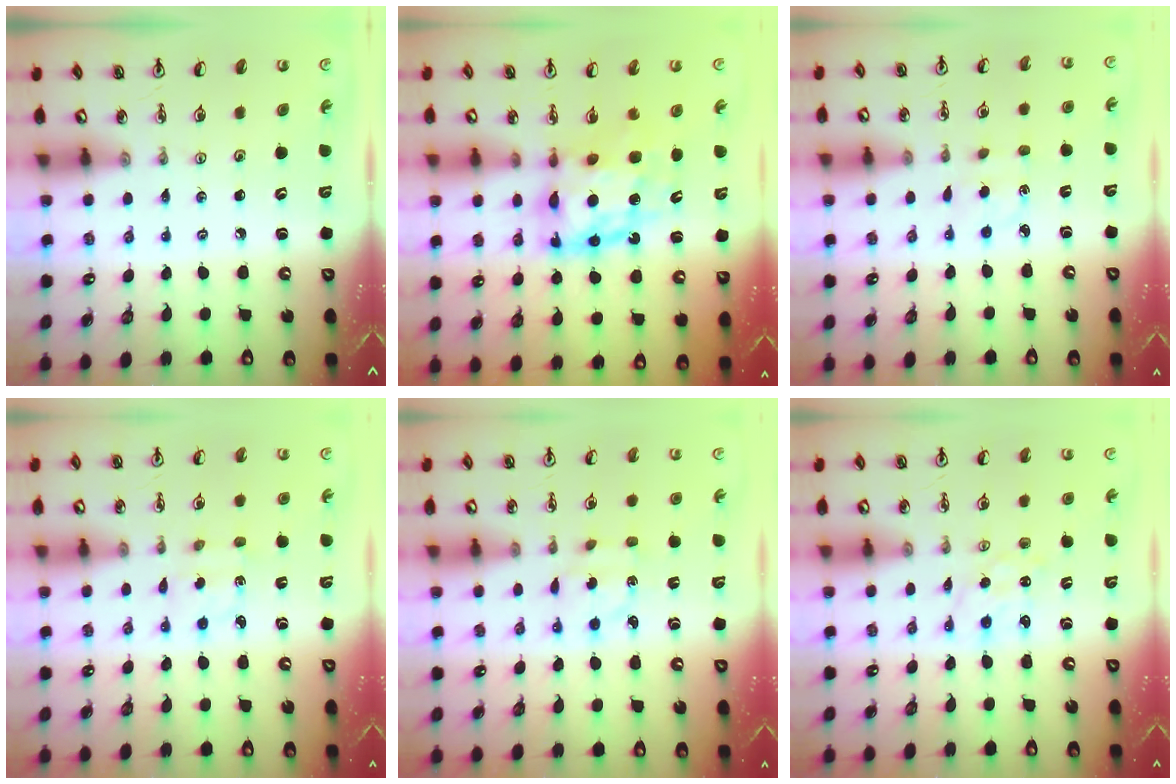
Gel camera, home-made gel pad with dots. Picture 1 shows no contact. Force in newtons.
{"total": 11.3, "press": 11.3, "slide": 1.2}
{"total": 1.7, "press": 1.6, "slide": 0.6}
{"total": 2.1, "press": 2.0, "slide": 0.6}
{"total": 3.6, "press": 3.5, "slide": 0.9}
{"total": 0.6, "press": 0.6, "slide": 0.1}